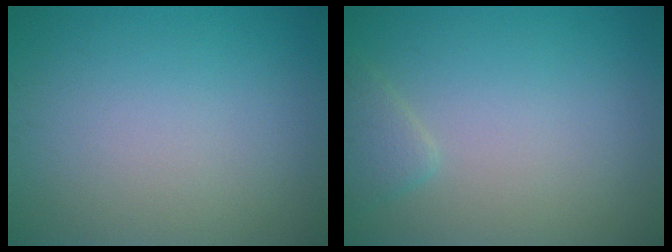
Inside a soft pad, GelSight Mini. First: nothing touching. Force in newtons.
{"total": 1.6, "press": 1.6, "slide": 0.1}